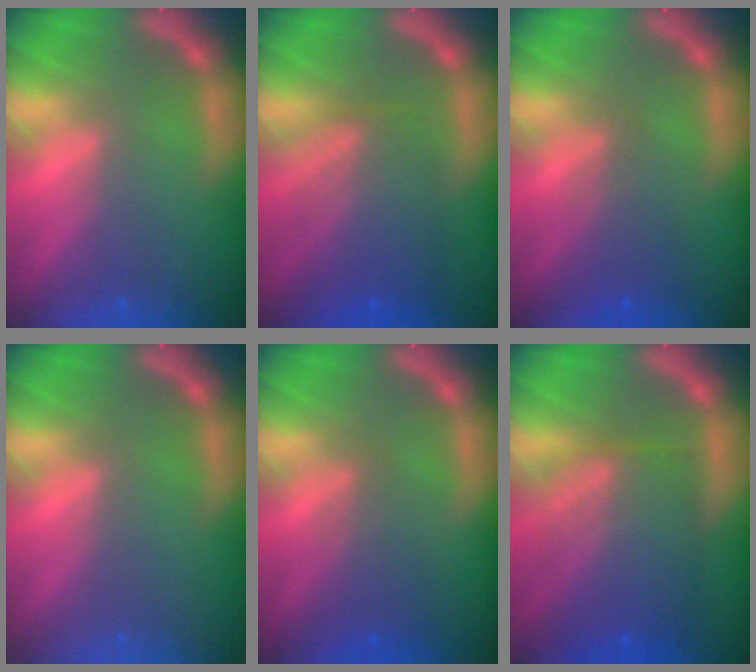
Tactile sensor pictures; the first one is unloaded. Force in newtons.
{"total": 6.6}
{"total": 3.0}
{"total": 0.0}
{"total": 3.0}
{"total": 8.5}